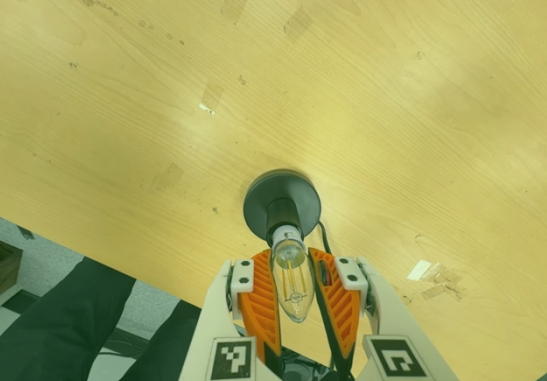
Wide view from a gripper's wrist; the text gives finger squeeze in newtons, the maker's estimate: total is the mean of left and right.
{"total": 13.7, "left": 13.1, "right": 14.3}